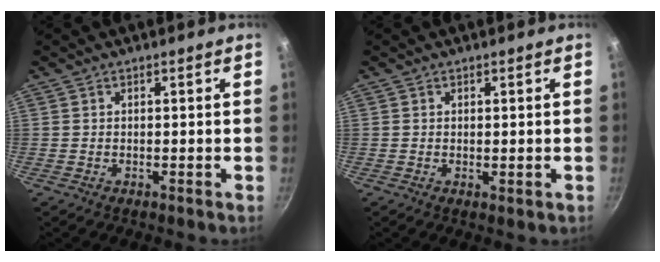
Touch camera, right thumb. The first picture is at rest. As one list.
[{"total": 0.7, "force": [0.1, 0.2, 0.6], "torque": [-0.009, -0.004, 0.001]}]